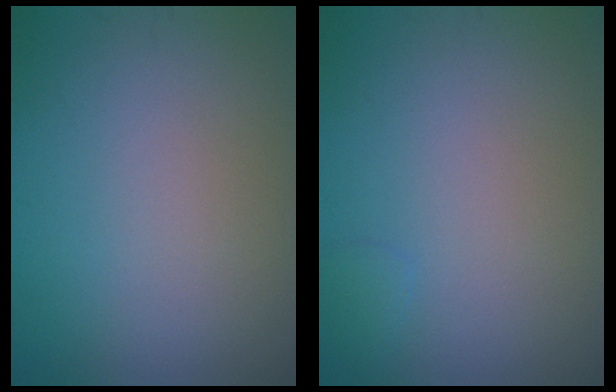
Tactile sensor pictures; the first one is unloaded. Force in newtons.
{"total": 0.6, "press": 0.6, "slide": 0.1}